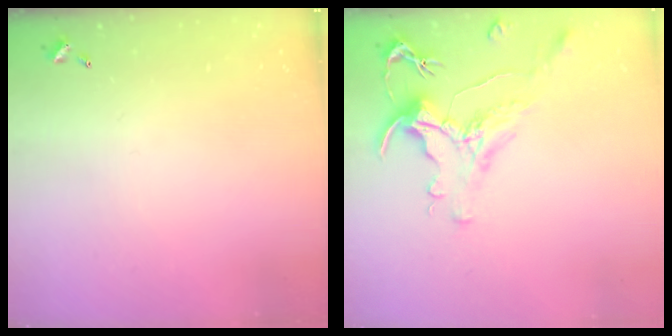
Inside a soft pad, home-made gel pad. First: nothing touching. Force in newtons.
{"total": 1.6, "press": 1.0, "slide": 1.3}